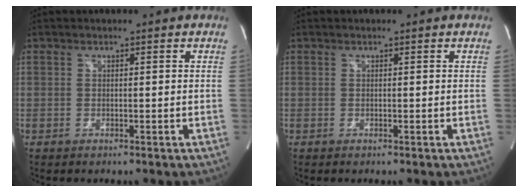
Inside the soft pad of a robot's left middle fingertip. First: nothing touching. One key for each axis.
{"total": 0.0}